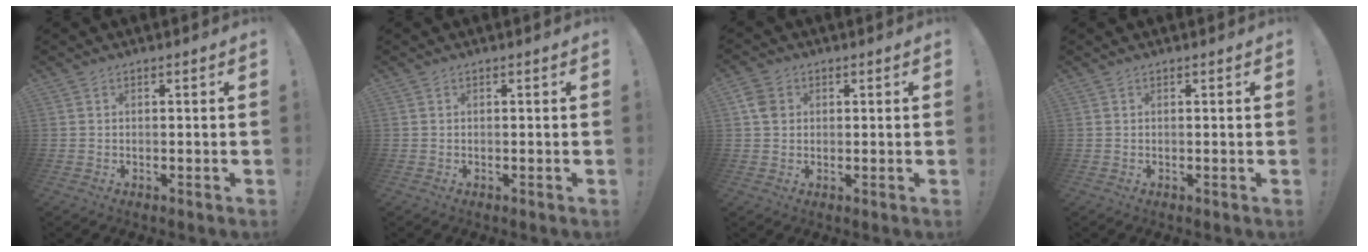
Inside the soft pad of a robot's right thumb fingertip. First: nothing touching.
{"total": 0.0}
{"total": 5.1, "force": [1.2, 4.3, 2.5], "torque": [-0.025, 0.006, 0.024]}
{"total": 0.7, "force": [0.6, 0.1, -0.4], "torque": [0.013, -0.001, 0.009]}